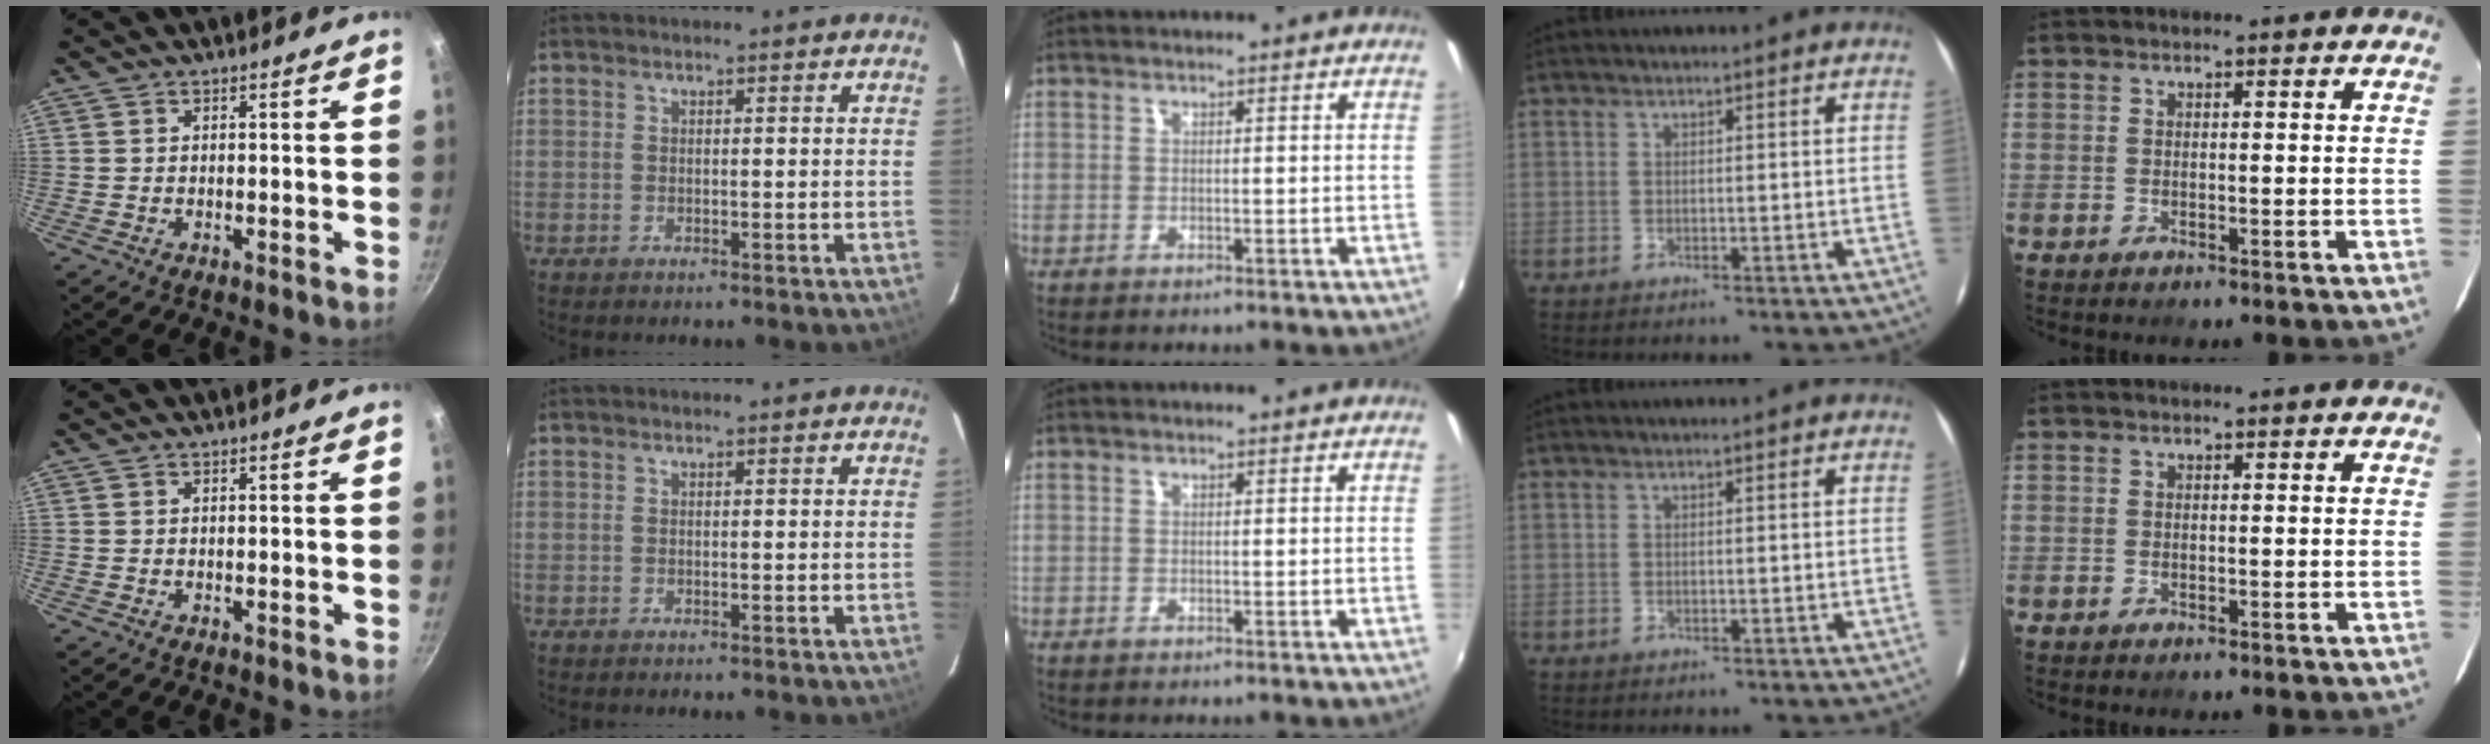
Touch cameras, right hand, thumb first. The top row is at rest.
{}